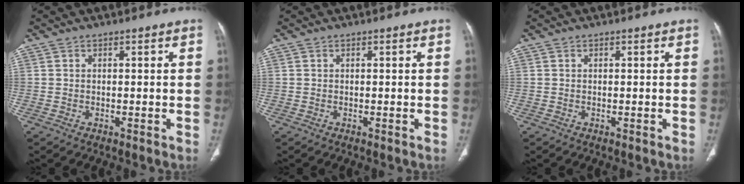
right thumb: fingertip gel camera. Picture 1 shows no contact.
{"total": 0.0}
{"total": 0.0}